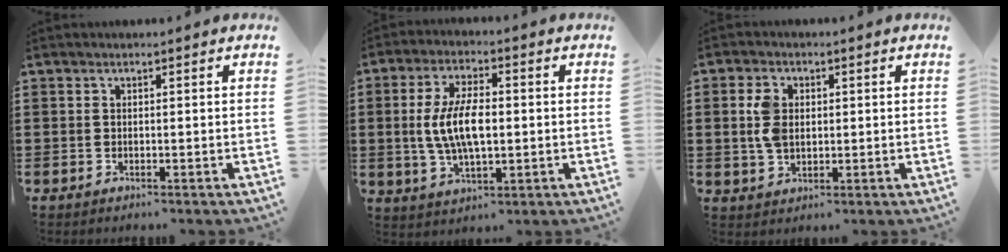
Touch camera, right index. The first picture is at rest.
{"total": 8.7, "force": [-0.1, 3.7, 7.9], "torque": [-0.172, 0.001, -0.008]}
{"total": 4.7, "force": [0.7, 3.2, 3.4], "torque": [-0.089, 0.006, 0.007]}